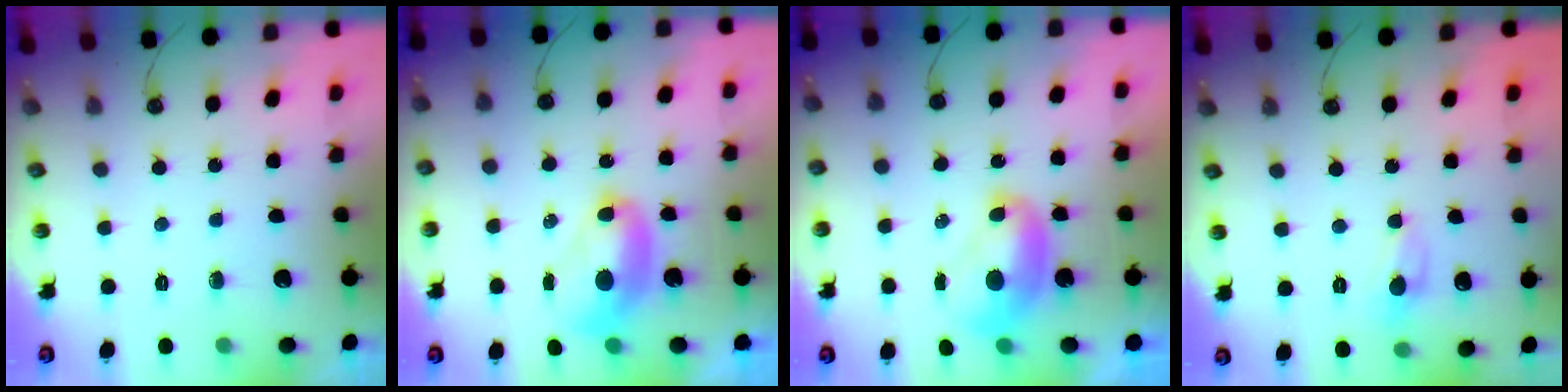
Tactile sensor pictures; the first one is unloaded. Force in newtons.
{"total": 2.5, "press": 2.5, "slide": 0.1}
{"total": 1.7, "press": 1.7, "slide": 0.2}
{"total": 0.0}